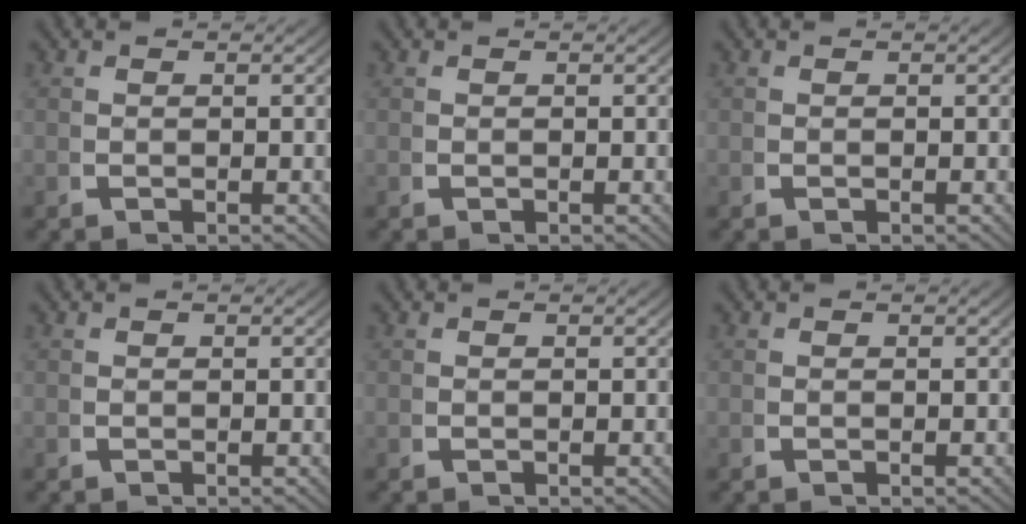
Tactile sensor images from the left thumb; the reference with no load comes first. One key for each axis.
{"total": 0.0}
{"total": 0.0}
{"total": 0.0}
{"total": 0.0}
{"total": 0.0}